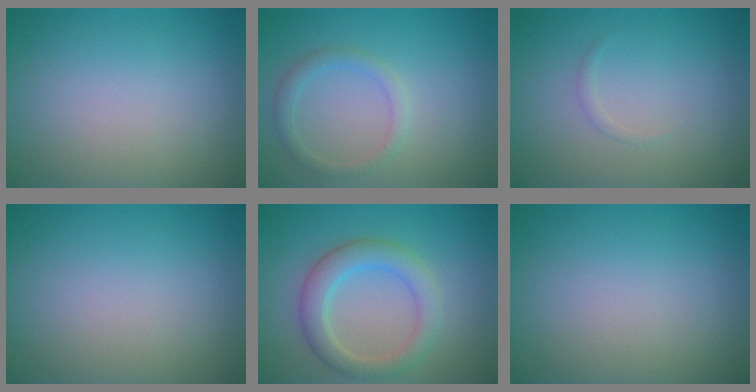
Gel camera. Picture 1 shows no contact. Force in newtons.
{"total": 1.7, "press": 1.7, "slide": 0.2}
{"total": 0.5, "press": 0.5, "slide": 0.0}
{"total": 0.0}
{"total": 4.0, "press": 4.0, "slide": 0.1}
{"total": 0.0}